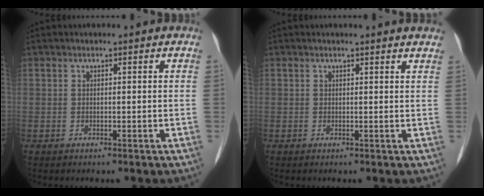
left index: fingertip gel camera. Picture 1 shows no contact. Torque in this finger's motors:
{"motor_torque": [-2.14, 0.00, -0.67, -0.21]}